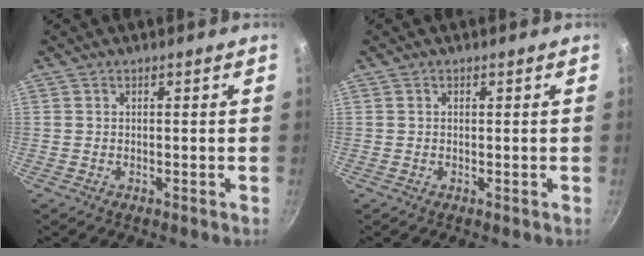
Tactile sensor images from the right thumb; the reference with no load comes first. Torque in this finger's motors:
{"motor_torque": [-0.15, -0.12, 0.03, 0.23, 0.06]}